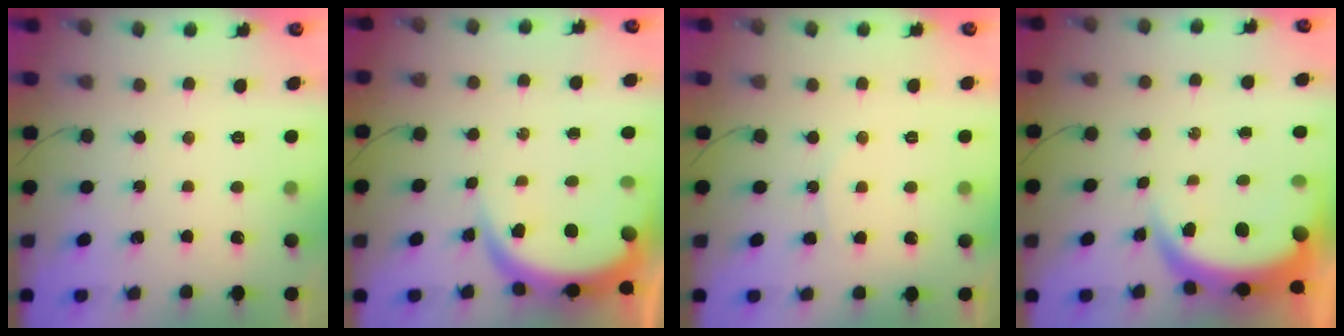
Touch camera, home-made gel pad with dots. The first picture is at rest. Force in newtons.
{"total": 7.6, "press": 7.5, "slide": 0.8}
{"total": 4.4, "press": 4.4, "slide": 0.4}
{"total": 8.2, "press": 8.1, "slide": 1.1}